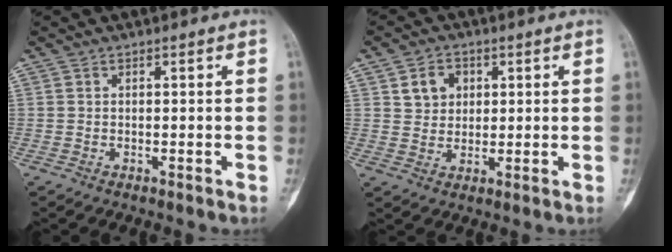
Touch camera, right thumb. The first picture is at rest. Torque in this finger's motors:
{"motor_torque": [-0.43, 0.63, 0.54, 0.07, 0.01]}